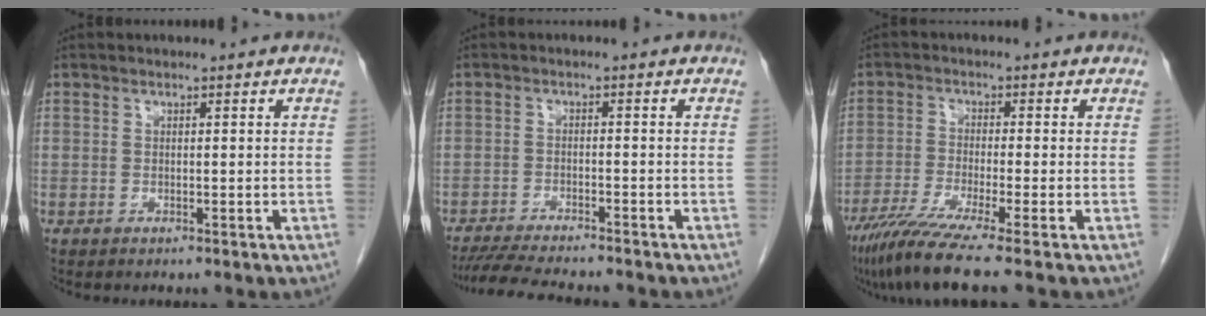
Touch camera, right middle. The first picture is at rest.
{"total": 10.4, "force": [-9.3, 0.9, 4.5], "torque": [-0.068, -0.014, -0.143]}
{"total": 8.5, "force": [-6.3, -1.3, 5.6], "torque": [-0.096, -0.031, -0.109]}